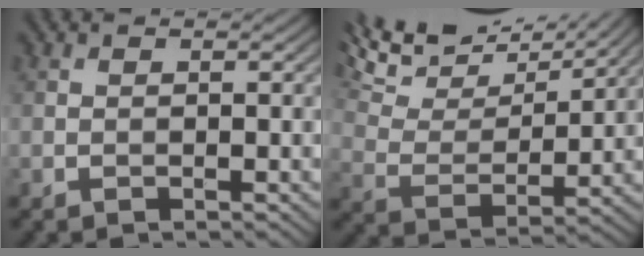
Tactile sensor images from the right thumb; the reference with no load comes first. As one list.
[{"total": 16.3, "force": [13.2, 4.4, 8.4], "torque": [-0.201, 0.015, 0.189]}]